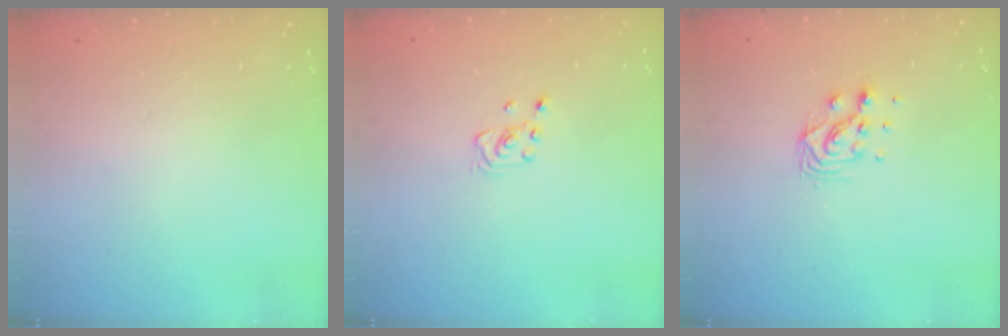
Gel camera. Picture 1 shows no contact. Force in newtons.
{"total": 2.8, "press": 2.6, "slide": 1.0}
{"total": 7.6, "press": 7.5, "slide": 0.5}